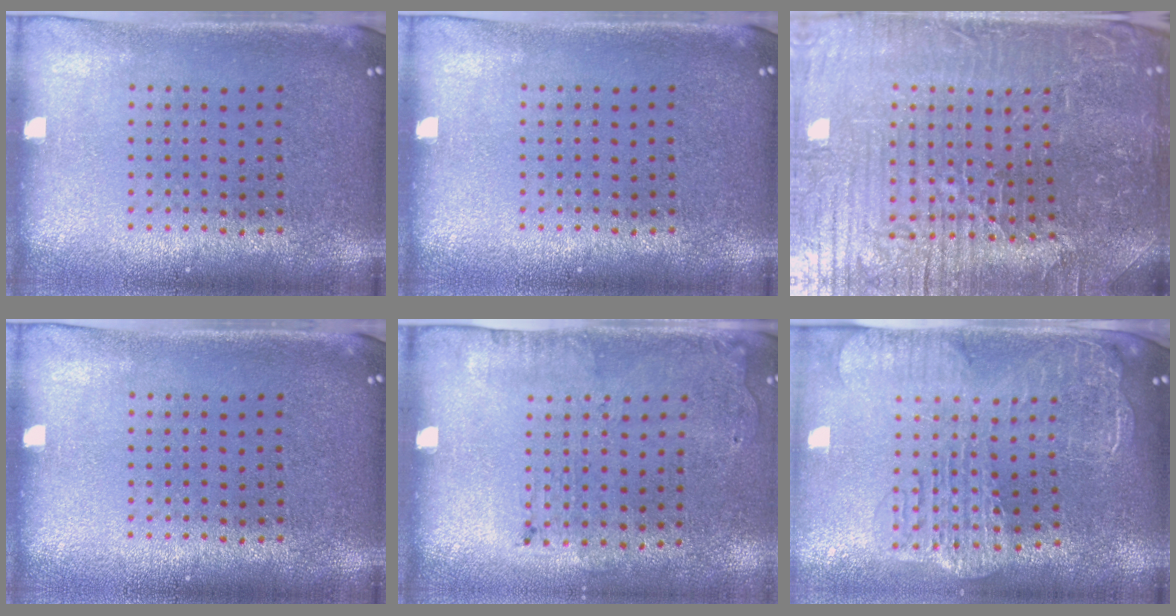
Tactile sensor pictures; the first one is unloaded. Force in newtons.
{"total": 0.0}
{"total": 5.7, "press": 5.4, "slide": 1.6}
{"total": 0.0}
{"total": 1.8, "press": 1.2, "slide": 1.4}
{"total": 2.9, "press": 2.4, "slide": 1.7}